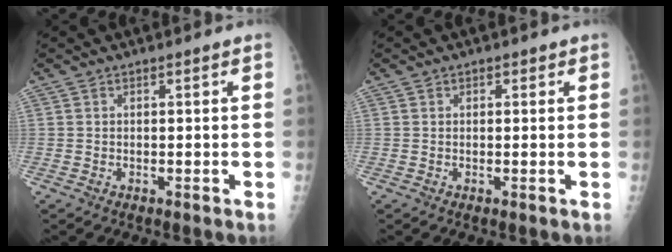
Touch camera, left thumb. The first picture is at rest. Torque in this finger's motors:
{"motor_torque": [-0.15, 0.02, -0.16, -0.16, -0.03]}